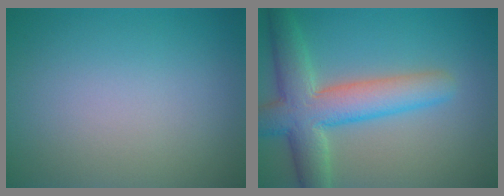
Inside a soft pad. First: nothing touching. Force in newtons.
{"total": 7.3, "press": 7.3, "slide": 0.2}